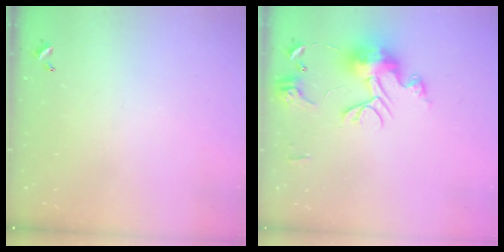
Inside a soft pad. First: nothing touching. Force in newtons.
{"total": 13.5, "press": 13.5, "slide": 1.0}